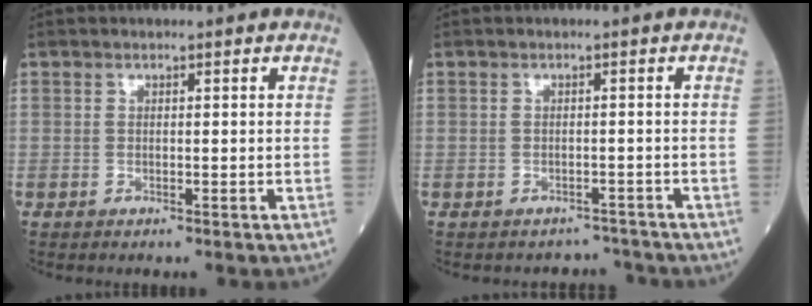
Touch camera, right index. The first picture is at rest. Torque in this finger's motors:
{"motor_torque": [-0.15, -0.03, -0.08, -0.04]}